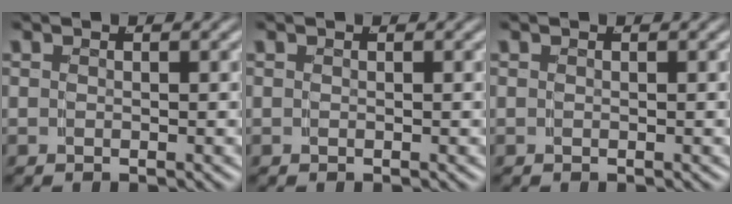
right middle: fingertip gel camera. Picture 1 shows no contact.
{"total": 0.0}
{"total": 0.0}